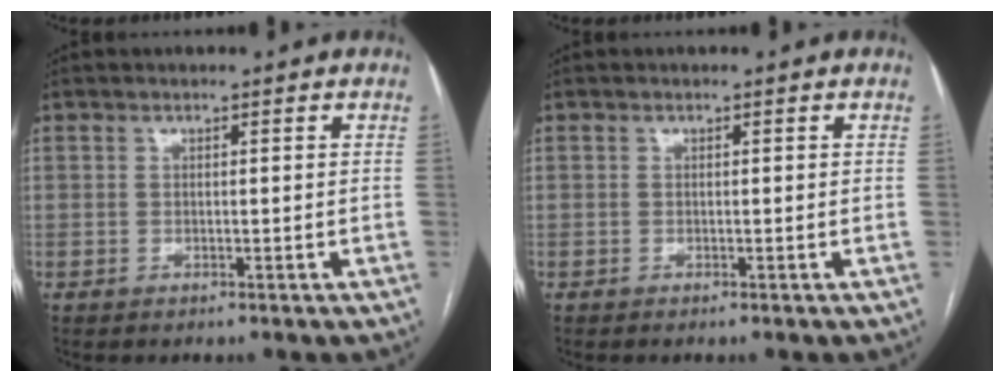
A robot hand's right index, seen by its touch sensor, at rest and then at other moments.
{"total": 0.0}